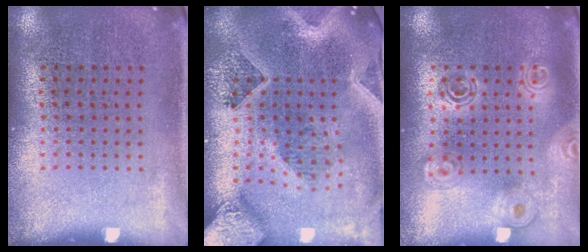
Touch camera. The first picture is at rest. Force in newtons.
{"total": 4.2, "press": 3.3, "slide": 2.6}
{"total": 1.5, "press": 1.4, "slide": 0.7}